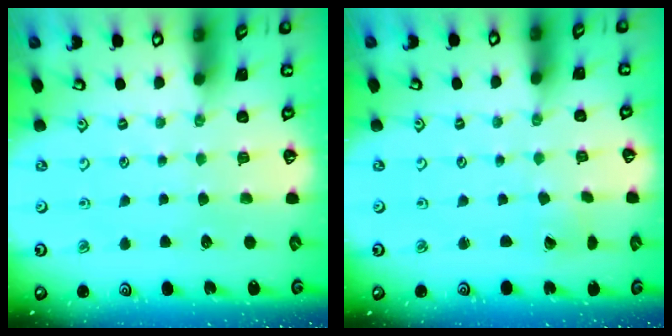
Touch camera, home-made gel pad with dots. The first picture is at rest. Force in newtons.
{"total": 0.7, "press": 0.7, "slide": 0.1}